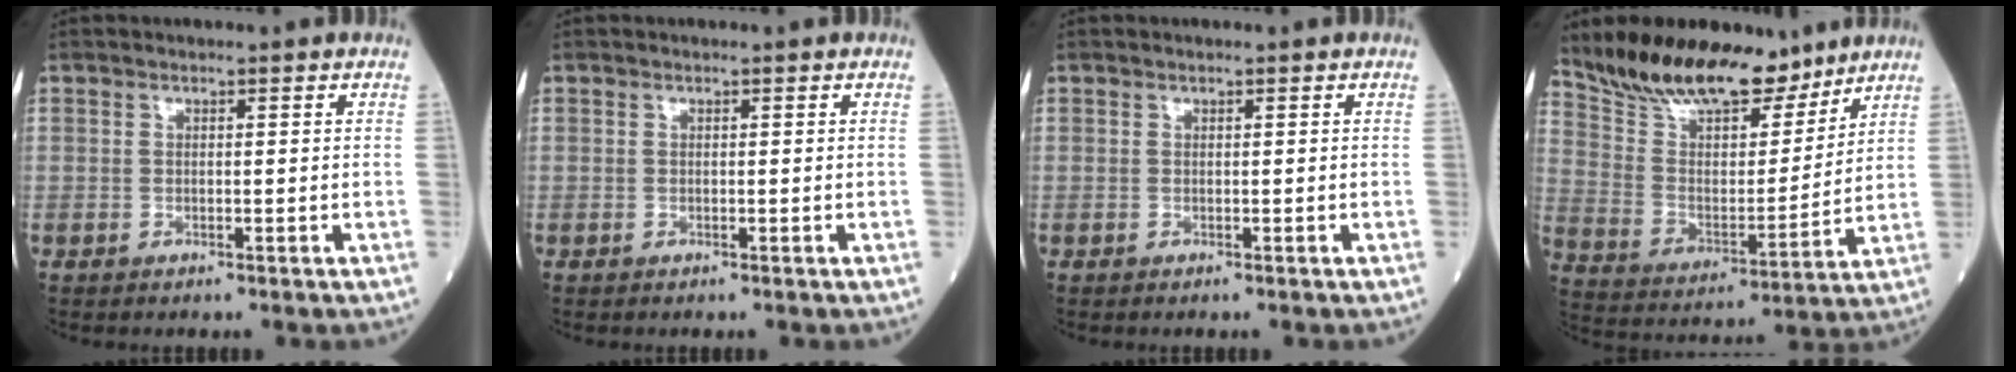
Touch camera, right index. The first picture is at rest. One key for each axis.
{"total": 0.0}
{"total": 0.0}
{"total": 18.4, "fx": 15.3, "fy": 5.5, "fz": 8.6, "tx": -0.154, "ty": 0.001, "tz": 0.278}